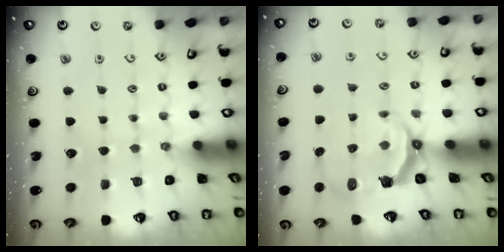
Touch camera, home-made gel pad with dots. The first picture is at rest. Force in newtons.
{"total": 4.9, "press": 3.2, "slide": 3.7}